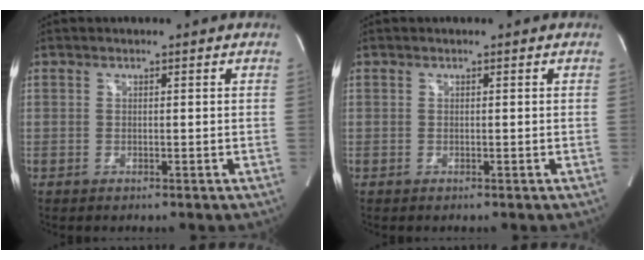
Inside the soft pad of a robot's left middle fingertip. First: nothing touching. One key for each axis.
{"total": 0.0}